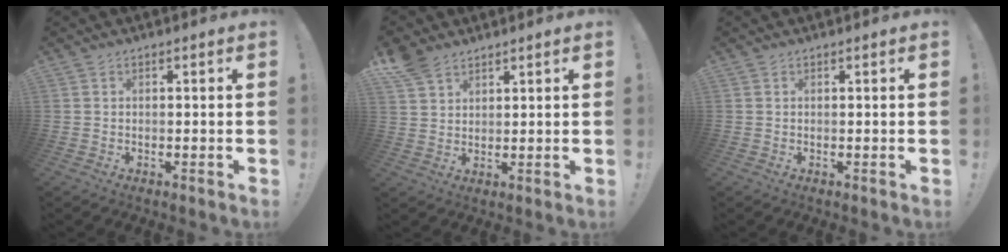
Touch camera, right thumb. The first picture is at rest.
{"total": 6.2, "force": [4.7, 3.1, 2.5], "torque": [-0.048, -0.019, 0.092]}
{"total": 0.0}